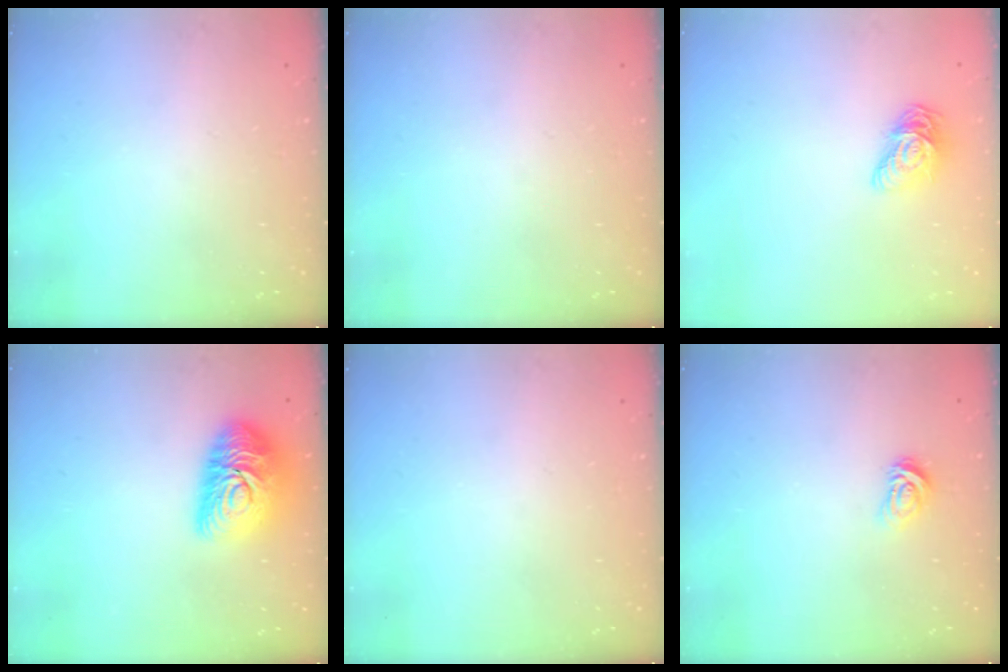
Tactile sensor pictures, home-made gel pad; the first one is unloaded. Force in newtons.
{"total": 0.0}
{"total": 10.0, "press": 10.0, "slide": 0.8}
{"total": 15.0, "press": 14.9, "slide": 1.0}
{"total": 0.0}
{"total": 2.9, "press": 2.8, "slide": 0.4}